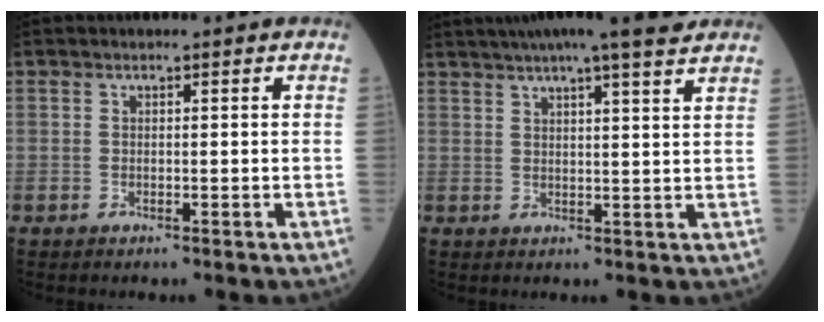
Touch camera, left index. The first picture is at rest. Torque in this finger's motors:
{"motor_torque": [0.14, -0.34, 0.78, 0.13]}